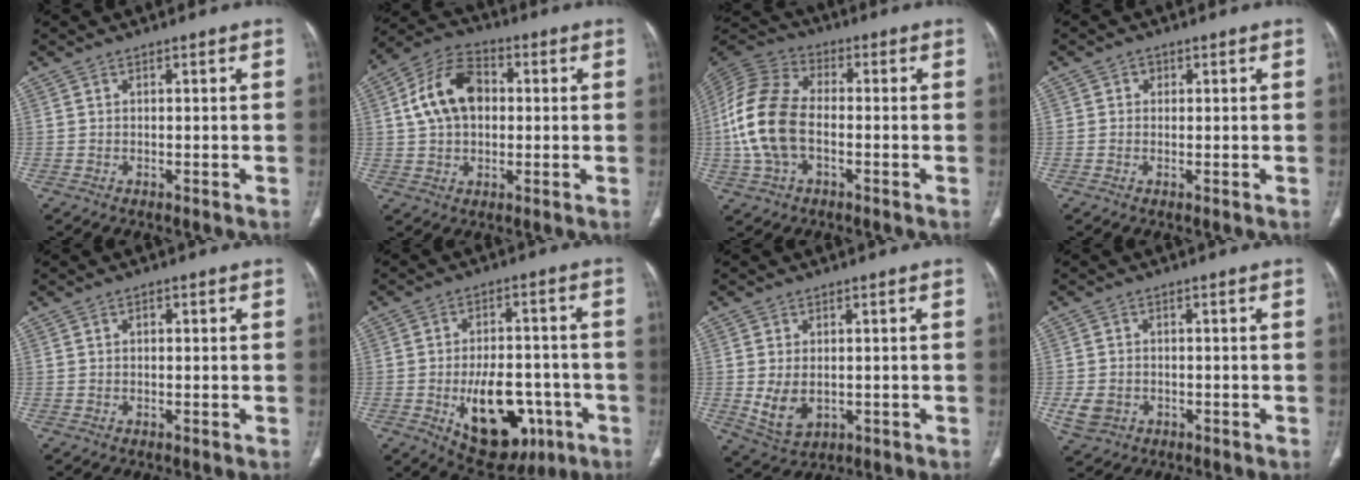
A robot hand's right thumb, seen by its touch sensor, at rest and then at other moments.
{"total": 12.8, "force": [1.7, 8.7, 9.2], "torque": [-0.153, 0.021, 0.023]}
{"total": 15.4, "force": [-2.0, 9.6, 11.9], "torque": [-0.260, 0.027, -0.040]}
{"total": 1.4, "force": [0.4, 1.3, 0.3], "torque": [0.007, 0.002, 0.002]}
{"total": 1.1, "force": [0.4, 0.6, 0.8], "torque": [-0.014, 0.003, 0.006]}
{"total": 17.2, "force": [-5.9, 9.8, 12.9], "torque": [-0.159, 0.025, -0.068]}
{"total": 6.3, "force": [-0.5, 4.3, 4.6], "torque": [-0.082, -0.009, 0.008]}
{"total": 4.6, "force": [-1.3, 3.8, 2.3], "torque": [-0.046, 0.002, -0.014]}